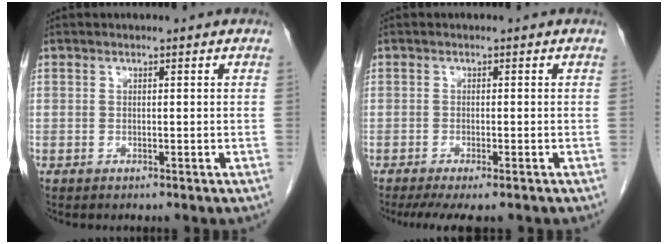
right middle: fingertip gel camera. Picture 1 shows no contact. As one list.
[{"total": 6.5, "force": [-5.1, 1.2, 3.9], "torque": [-0.055, -0.014, -0.077]}]